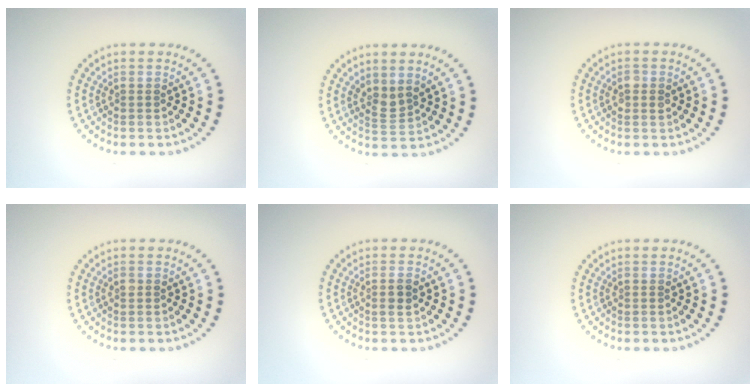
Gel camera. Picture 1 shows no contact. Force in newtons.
{"total": 1.9, "press": 1.4, "slide": 1.2}
{"total": 1.1, "press": 1.1, "slide": 0.1}
{"total": 0.5, "press": 0.5, "slide": 0.1}
{"total": 1.2, "press": 1.2, "slide": 0.4}
{"total": 0.0}